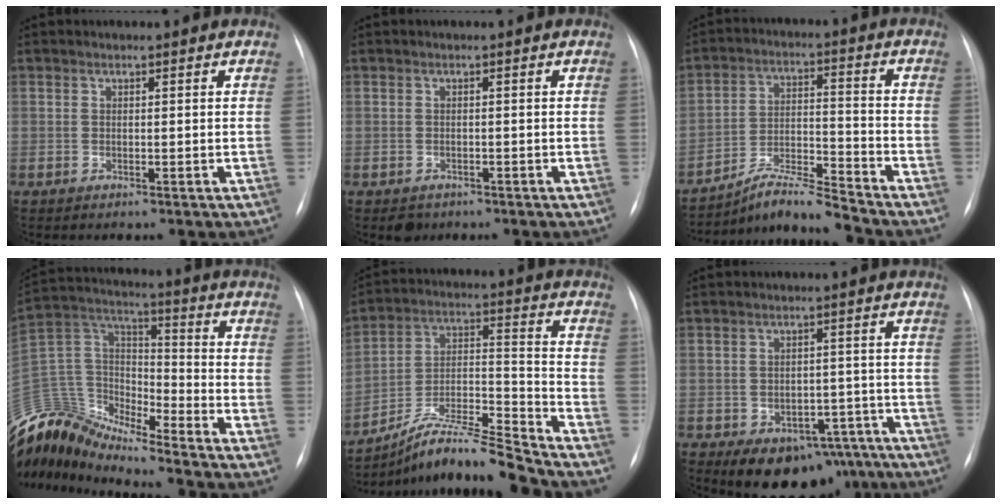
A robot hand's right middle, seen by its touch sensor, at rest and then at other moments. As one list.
[{"total": 1.9, "force": [-1.3, 1.4, 0.4], "torque": [-0.005, 0.002, -0.013]}, {"total": 8.2, "force": [-7.9, -1.4, 1.5], "torque": [-0.033, 0.006, -0.142]}, {"total": 15.9, "force": [-15.1, 2.2, 4.3], "torque": [-0.092, 0.057, -0.292]}, {"total": 13.9, "force": [-13.0, -1.2, 4.9], "torque": [-0.079, 0.024, -0.234]}, {"total": 12.8, "force": [-9.1, 7.6, 4.8], "torque": [-0.043, 0.026, -0.112]}]